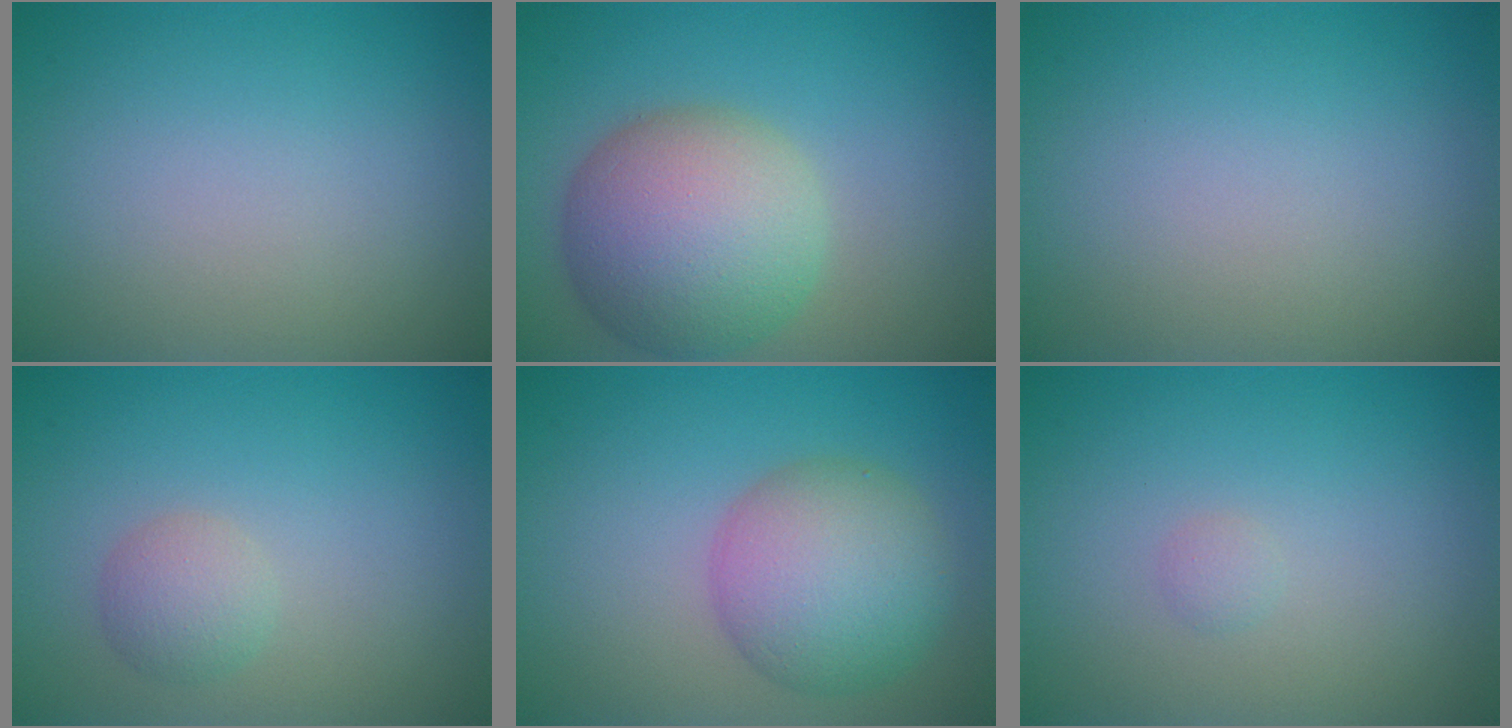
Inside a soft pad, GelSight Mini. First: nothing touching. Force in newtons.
{"total": 8.8, "press": 8.8, "slide": 0.5}
{"total": 0.0}
{"total": 2.0, "press": 2.0, "slide": 0.1}
{"total": 6.6, "press": 6.6, "slide": 0.2}
{"total": 0.6, "press": 0.6, "slide": 0.0}